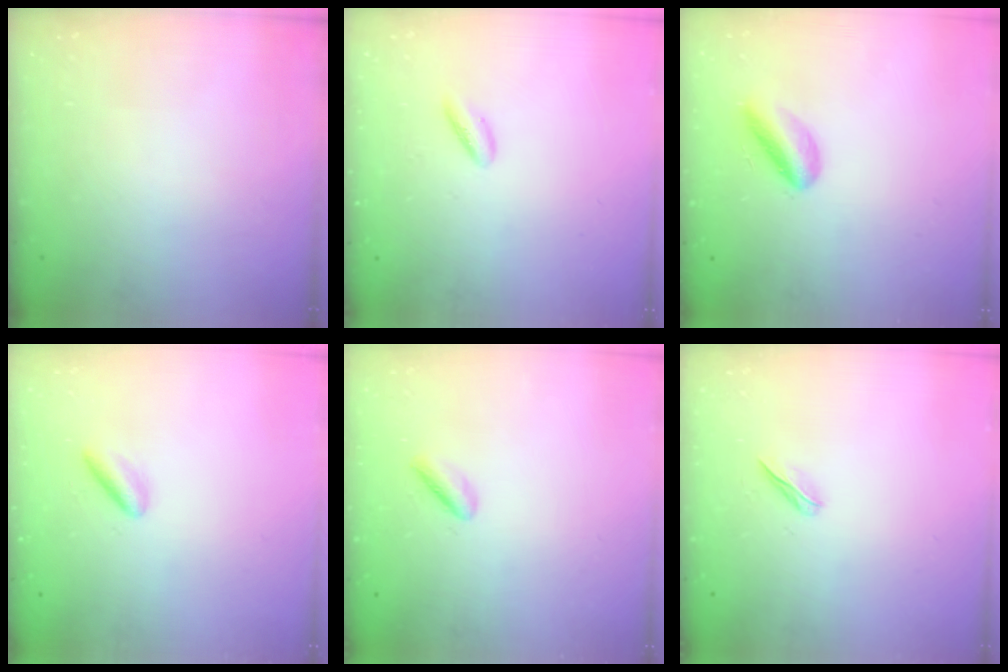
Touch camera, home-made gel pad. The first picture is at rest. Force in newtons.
{"total": 3.0, "press": 2.8, "slide": 0.9}
{"total": 5.9, "press": 5.8, "slide": 1.3}
{"total": 3.4, "press": 3.3, "slide": 0.9}
{"total": 2.0, "press": 1.7, "slide": 1.1}
{"total": 2.5, "press": 2.4, "slide": 0.8}